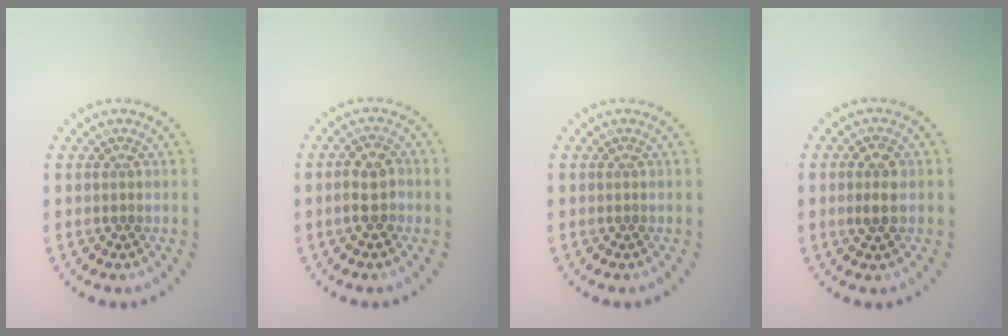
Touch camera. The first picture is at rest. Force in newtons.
{"total": 2.5, "press": 2.4, "slide": 0.7}
{"total": 0.0}
{"total": 2.1, "press": 2.1, "slide": 0.2}